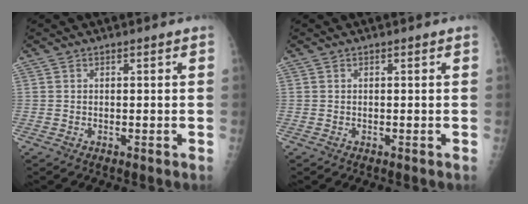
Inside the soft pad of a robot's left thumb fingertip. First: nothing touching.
{"total": 0.0}